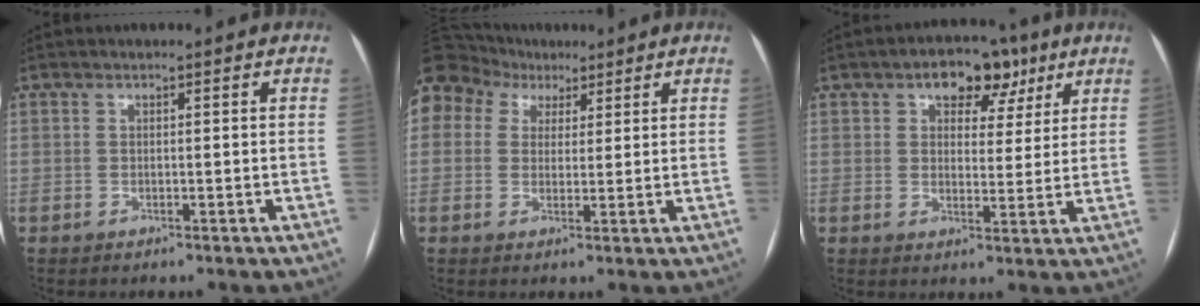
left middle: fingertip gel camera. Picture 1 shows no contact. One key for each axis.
{"total": 16.3, "fx": 8.6, "fy": 12.7, "fz": 5.6, "tx": -0.178, "ty": 0.087, "tz": 0.167}
{"total": 7.8, "fx": 4.4, "fy": 4.5, "fz": 4.5, "tx": -0.054, "ty": 0.025, "tz": 0.062}